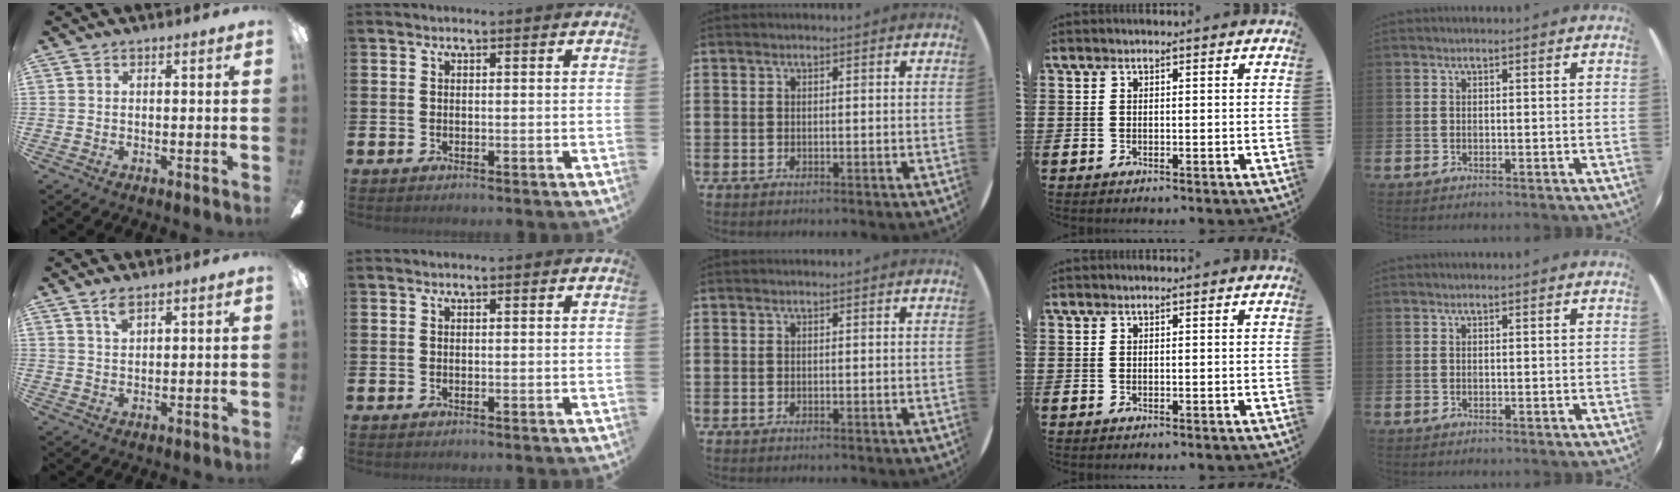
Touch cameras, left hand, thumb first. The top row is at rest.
{"thumb": {"total": 3.1, "force": [2.2, 1.1, 1.9], "torque": [-0.044, 0.002, 0.039]}}